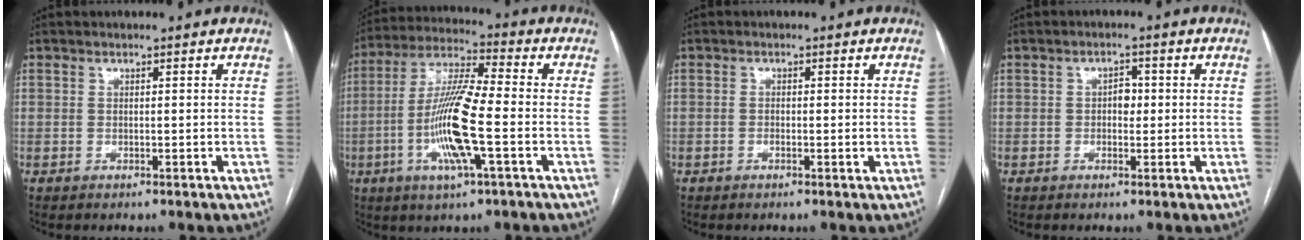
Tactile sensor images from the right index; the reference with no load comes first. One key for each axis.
{"total": 13.5, "fx": -3.4, "fy": 1.1, "fz": 13.1, "tx": -0.263, "ty": -0.005, "tz": -0.068}
{"total": 1.6, "fx": -0.3, "fy": 0.4, "fz": 1.5, "tx": -0.026, "ty": -0.001, "tz": -0.004}
{"total": 2.0, "fx": 0.0, "fy": 1.3, "fz": 1.5, "tx": -0.022, "ty": 0.007, "tz": 0.000}